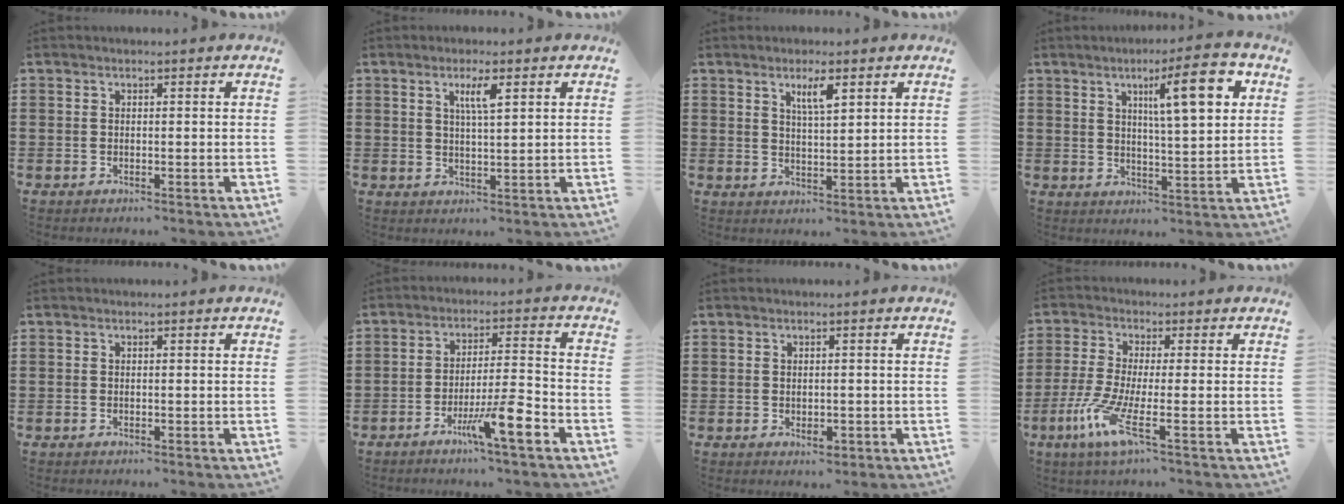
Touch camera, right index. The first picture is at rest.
{"total": 3.5, "force": [1.6, 0.6, 3.0], "torque": [-0.065, 0.005, 0.025]}
{"total": 3.8, "force": [2.2, 0.8, 3.0], "torque": [-0.056, 0.001, 0.034]}
{"total": 11.2, "force": [4.6, 2.1, 10.0], "torque": [-0.160, -0.007, 0.066]}
{"total": 0.0}
{"total": 8.9, "force": [-4.8, 0.5, 7.5], "torque": [-0.130, -0.004, -0.084]}
{"total": 1.5, "force": [-0.4, 0.9, 1.1], "torque": [-0.022, 0.000, -0.008]}
{"total": 7.2, "force": [-2.5, 0.7, 6.7], "torque": [-0.158, -0.026, -0.048]}